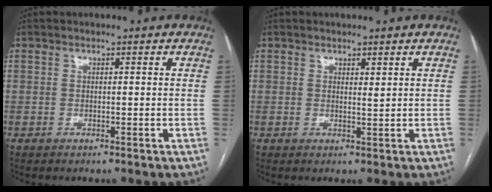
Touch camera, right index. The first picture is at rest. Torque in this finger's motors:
{"motor_torque": [-0.11, 0.23, -0.01, 0.00]}